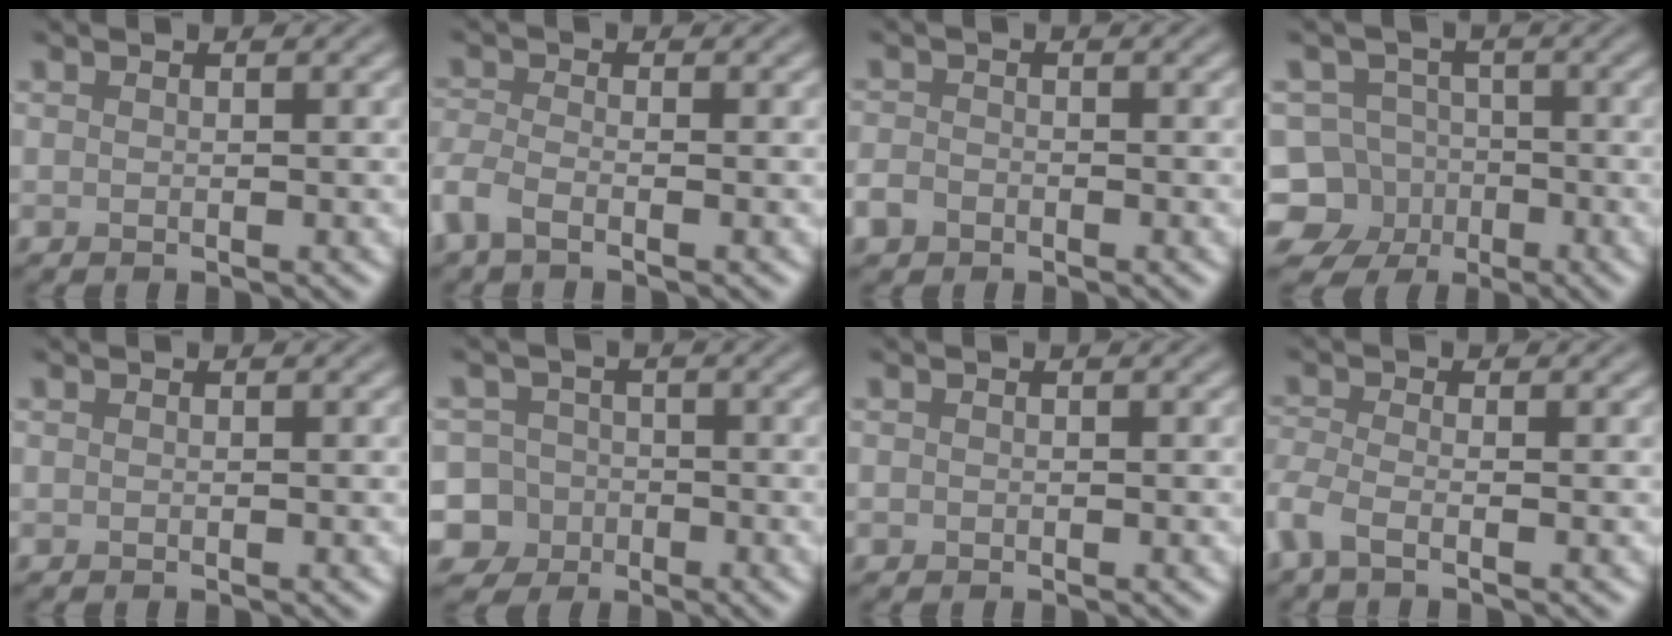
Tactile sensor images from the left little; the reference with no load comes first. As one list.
[{"total": 2.4, "force": [-1.5, 1.0, 1.5], "torque": [-0.038, -0.005, -0.043]}, {"total": 1.6, "force": [-1.1, 1.1, 0.5], "torque": [-0.007, 0.000, -0.028]}, {"total": 9.0, "force": [-4.7, 7.6, 1.3], "torque": [-0.022, -0.009, -0.104]}, {"total": 0.0}, {"total": 8.5, "force": [-3.5, 7.7, 1.5], "torque": [-0.032, -0.009, -0.095]}, {"total": 0.0}, {"total": 2.6, "force": [-1.5, 0.9, 1.9], "torque": [-0.049, -0.010, -0.045]}]